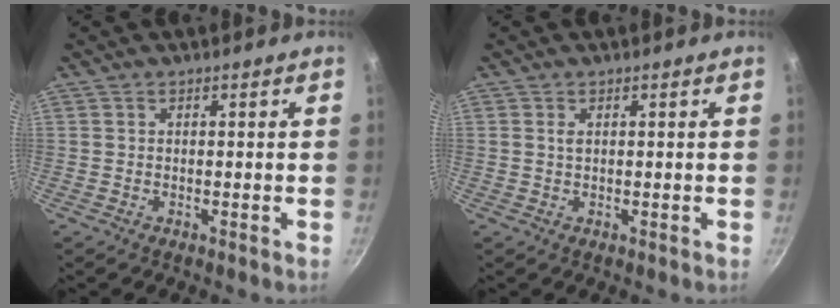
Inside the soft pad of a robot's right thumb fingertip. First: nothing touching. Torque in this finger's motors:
{"motor_torque": [0.52, 0.43, 0.67, 0.22, 0.00]}